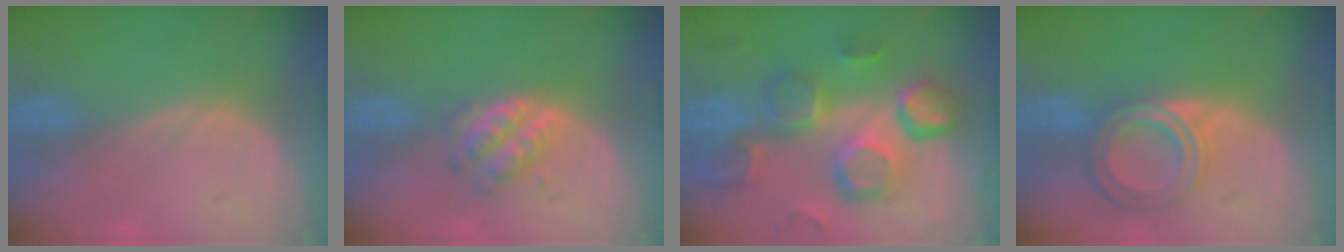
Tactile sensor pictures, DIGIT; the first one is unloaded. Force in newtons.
{"total": 5.0, "press": 4.4, "slide": 2.4}
{"total": 12.9, "press": 11.3, "slide": 6.3}
{"total": 6.9, "press": 6.2, "slide": 3.1}